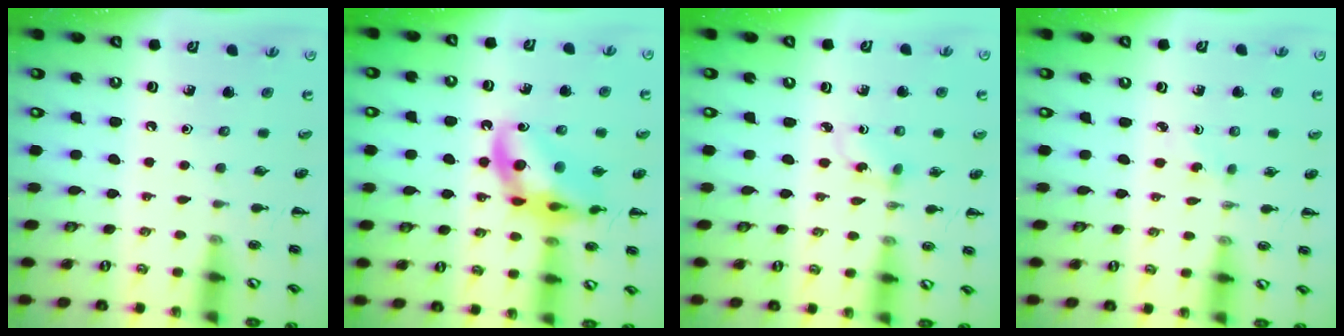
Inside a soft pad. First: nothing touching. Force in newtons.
{"total": 13.8, "press": 13.3, "slide": 3.6}
{"total": 1.9, "press": 1.7, "slide": 0.9}
{"total": 2.3, "press": 2.1, "slide": 0.9}